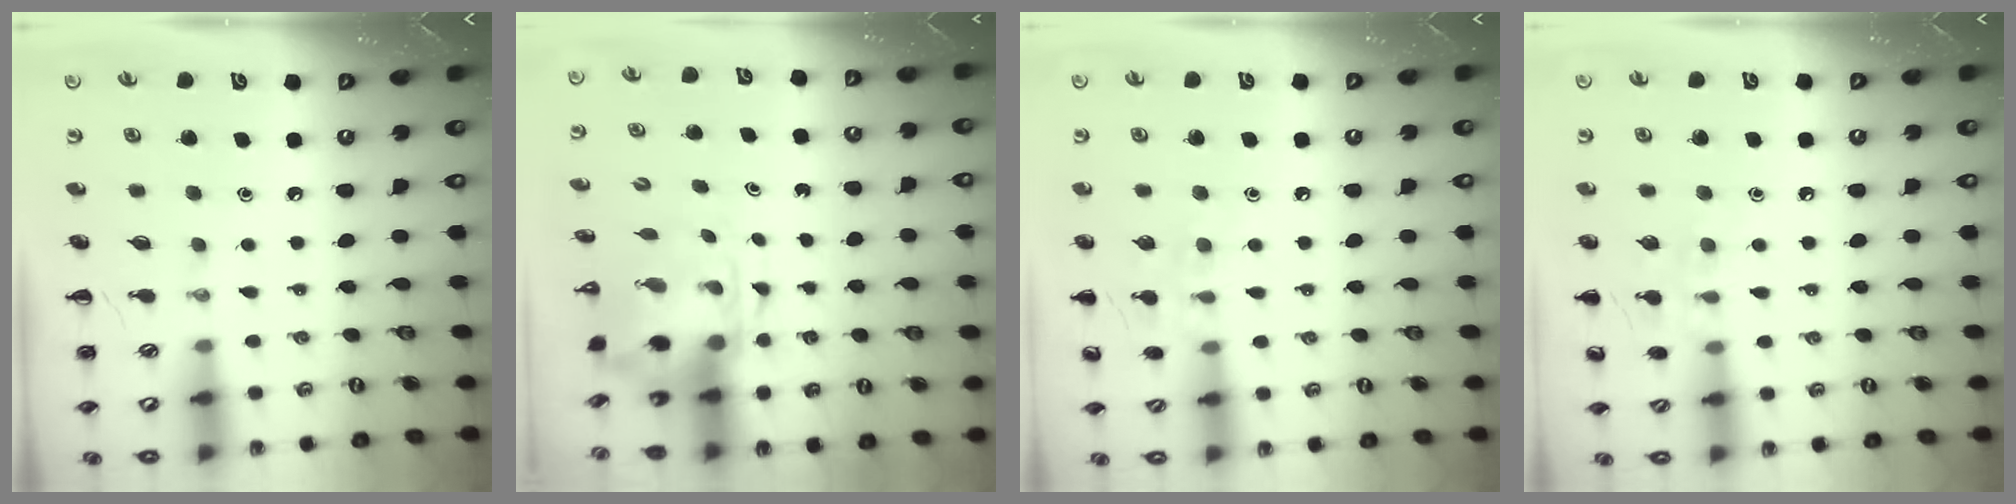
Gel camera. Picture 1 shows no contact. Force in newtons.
{"total": 3.8, "press": 3.7, "slide": 0.9}
{"total": 7.6, "press": 7.4, "slide": 1.7}
{"total": 7.6, "press": 7.4, "slide": 1.7}